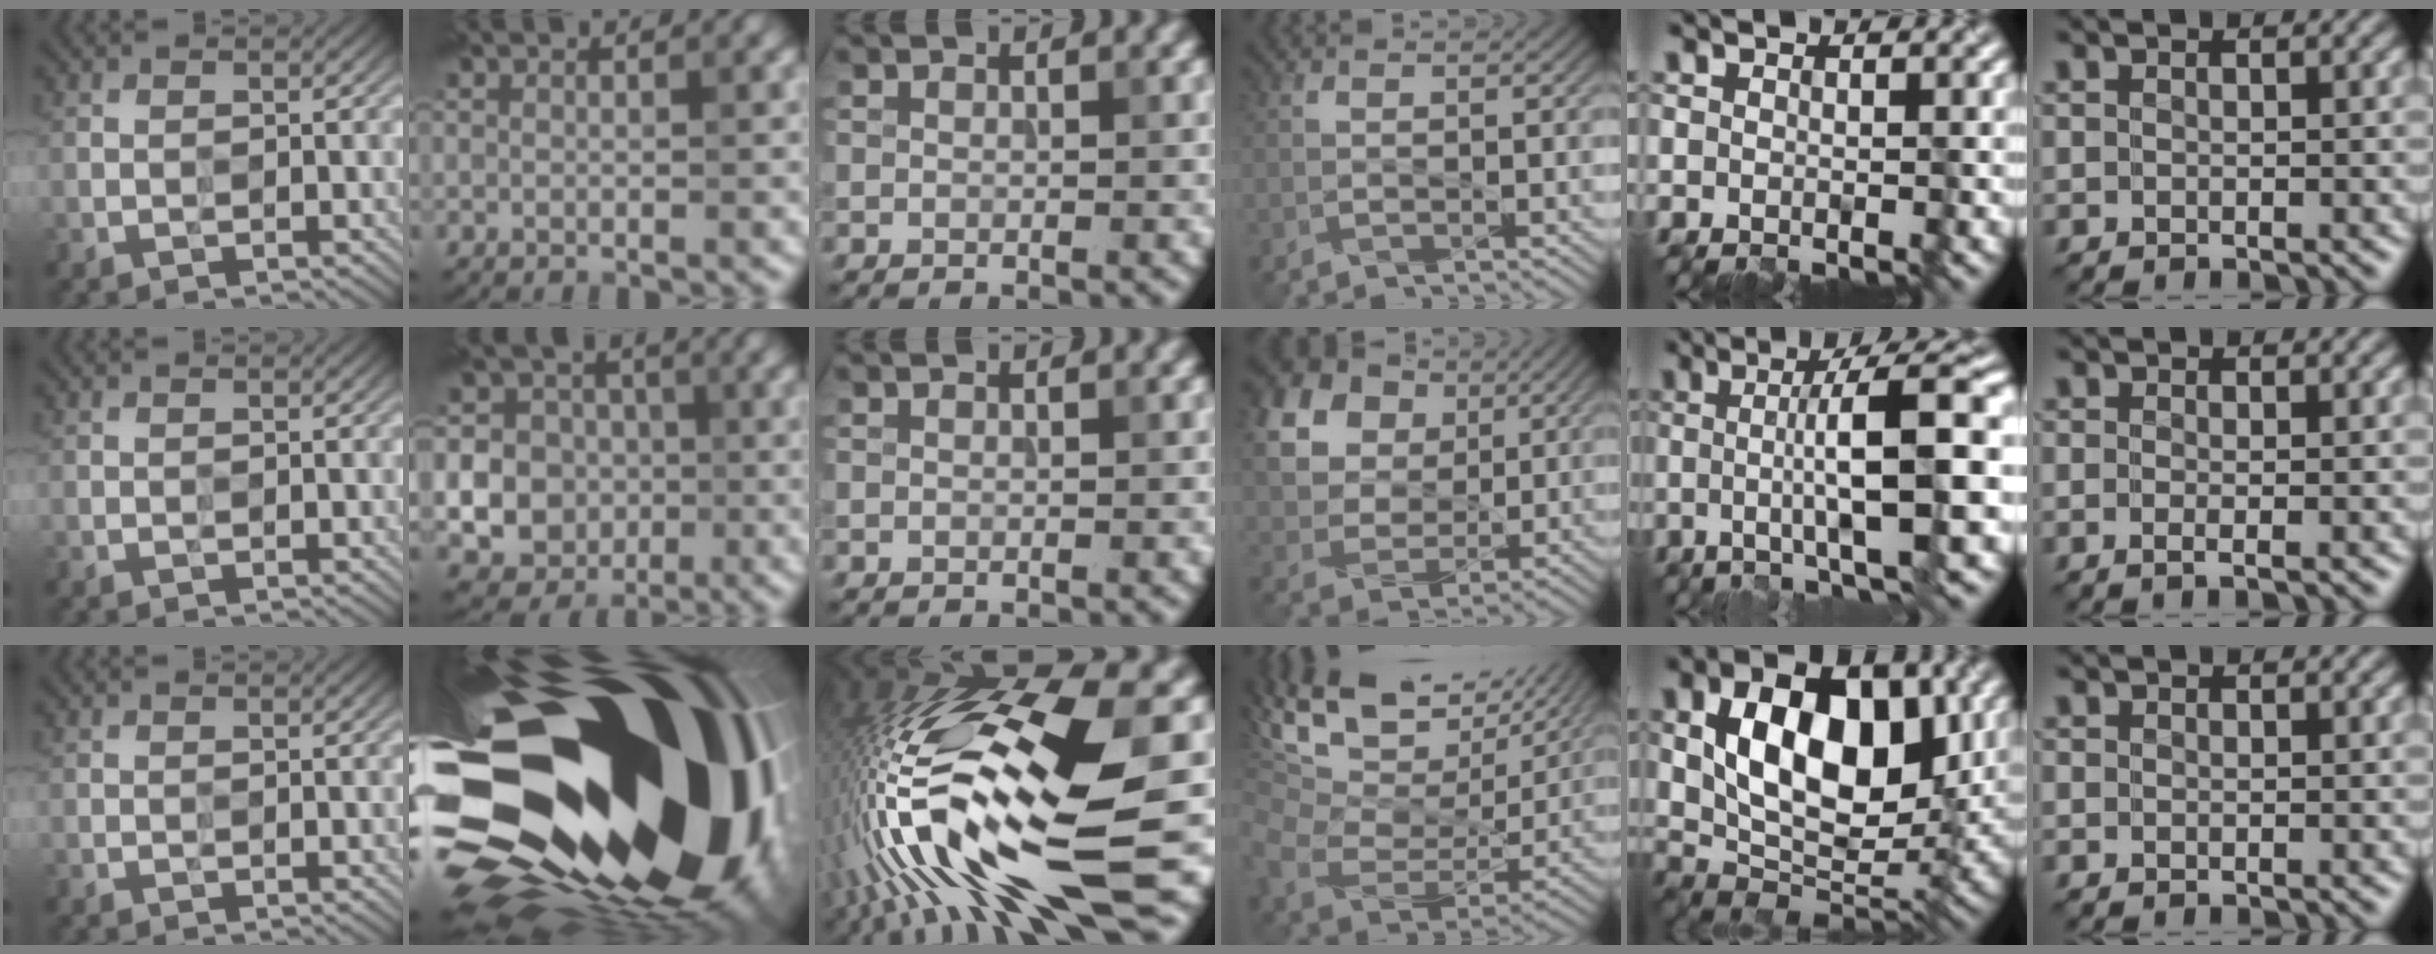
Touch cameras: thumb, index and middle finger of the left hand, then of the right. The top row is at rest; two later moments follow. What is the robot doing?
{"motion": "wipe", "object": "plastic plate"}